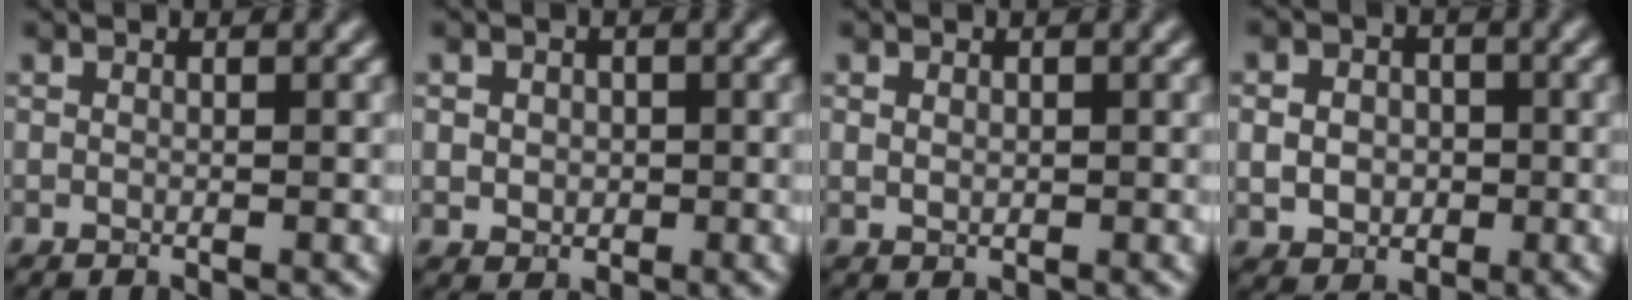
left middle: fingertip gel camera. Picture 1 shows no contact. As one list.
[{"total": 2.0, "force": [0.3, 1.8, 0.9], "torque": [-0.012, 0.005, 0.001]}, {"total": 0.8, "force": [0.2, 0.6, 0.5], "torque": [-0.008, -0.002, 0.005]}, {"total": 4.1, "force": [-0.1, 3.4, 2.3], "torque": [-0.036, -0.002, -0.013]}]